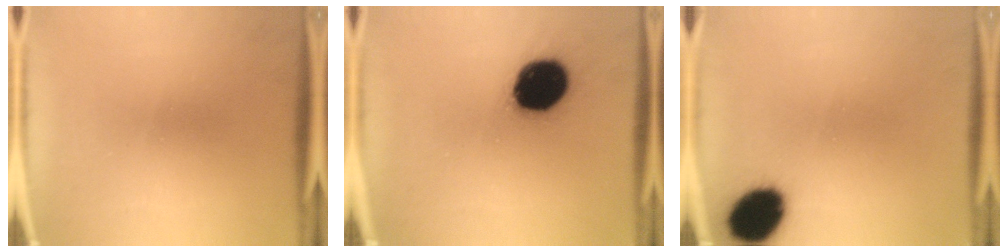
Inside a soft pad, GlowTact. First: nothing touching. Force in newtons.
{"total": 19.6}
{"total": 12.3}